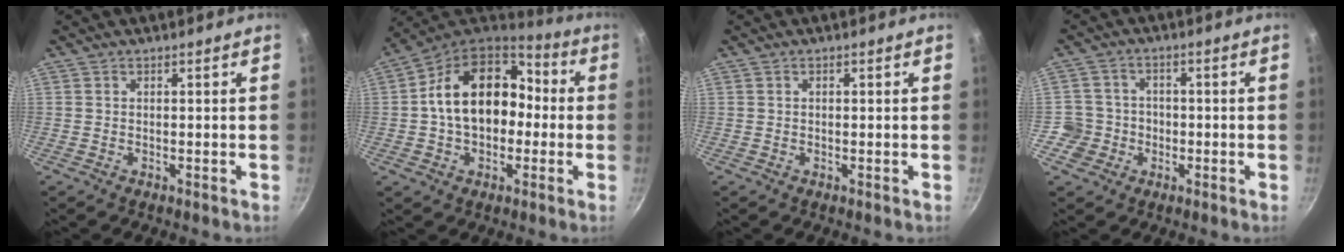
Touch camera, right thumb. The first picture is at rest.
{"total": 18.3, "force": [-0.1, 12.6, 13.3], "torque": [-0.181, 0.046, -0.010]}
{"total": 0.0}
{"total": 5.6, "force": [-1.8, 5.3, 0.0], "torque": [0.039, 0.018, -0.037]}